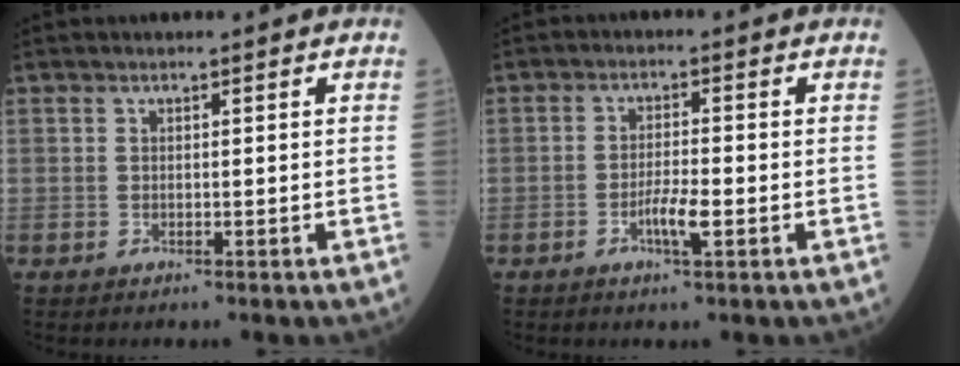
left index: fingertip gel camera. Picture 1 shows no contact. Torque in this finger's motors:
{"motor_torque": [0.66, 0.30, 0.07, 0.03]}